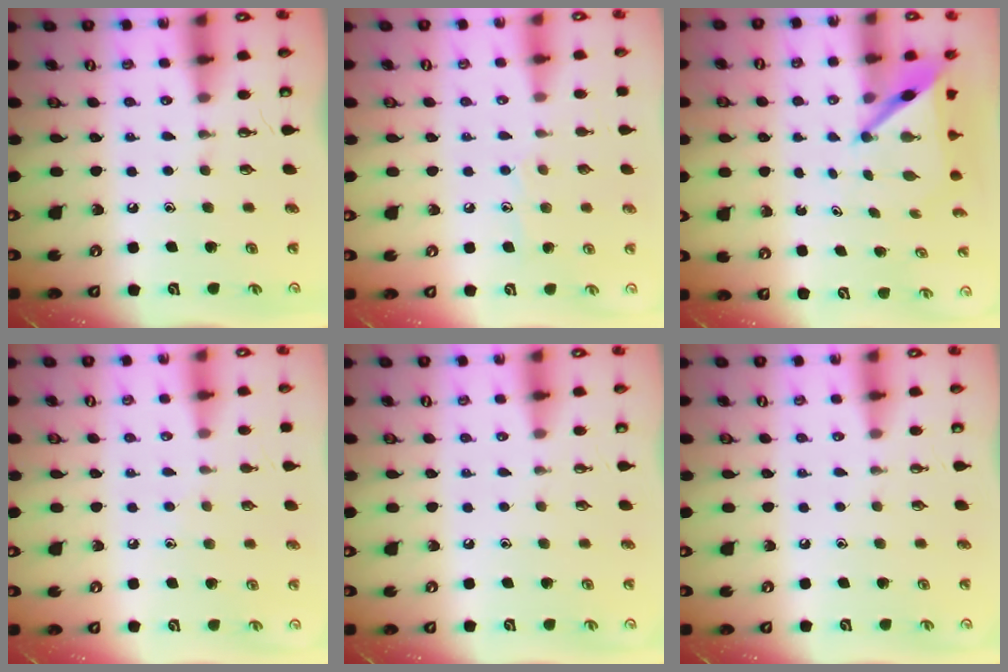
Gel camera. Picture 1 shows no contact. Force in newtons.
{"total": 7.4, "press": 7.4, "slide": 0.7}
{"total": 5.0, "press": 4.9, "slide": 0.5}
{"total": 5.6, "press": 5.6, "slide": 0.6}
{"total": 0.0}
{"total": 0.0}